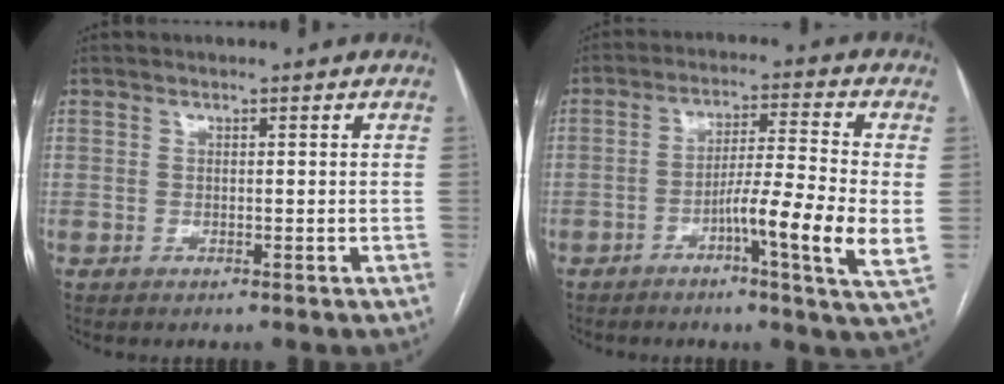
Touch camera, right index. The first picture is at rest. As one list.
[{"total": 11.0, "force": [-2.6, -0.7, 10.6], "torque": [-0.172, -0.012, -0.052]}]